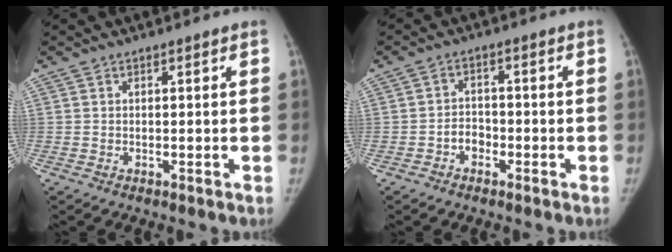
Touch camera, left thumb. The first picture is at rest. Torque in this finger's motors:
{"motor_torque": [0.13, 0.08, 0.07, -0.21, 0.04]}